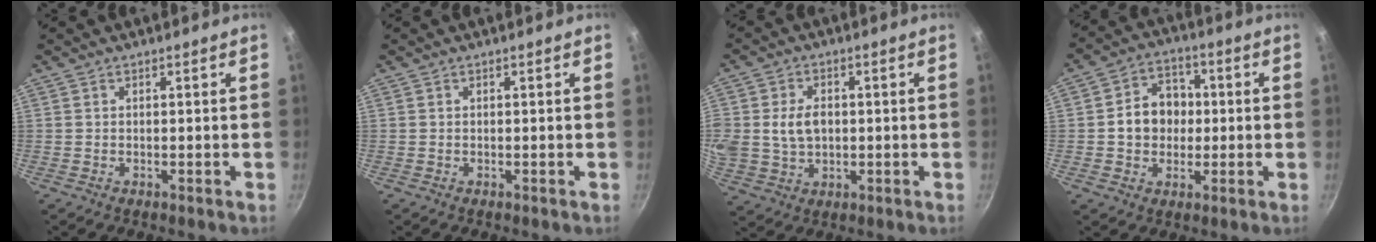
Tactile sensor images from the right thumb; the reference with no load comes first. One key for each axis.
{"total": 0.0}
{"total": 12.4, "fx": 1.0, "fy": 9.8, "fz": 7.5, "tx": -0.158, "ty": 0.018, "tz": 0.024}
{"total": 9.6, "fx": 0.1, "fy": 7.9, "fz": 5.3, "tx": -0.052, "ty": 0.016, "tz": -0.009}